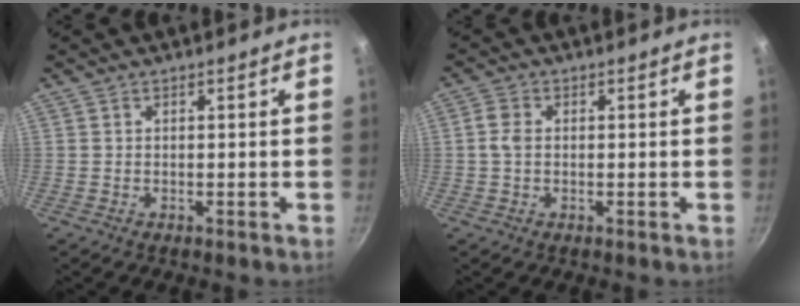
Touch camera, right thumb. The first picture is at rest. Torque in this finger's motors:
{"motor_torque": [0.10, -0.04, 0.11, 0.62, -0.06]}